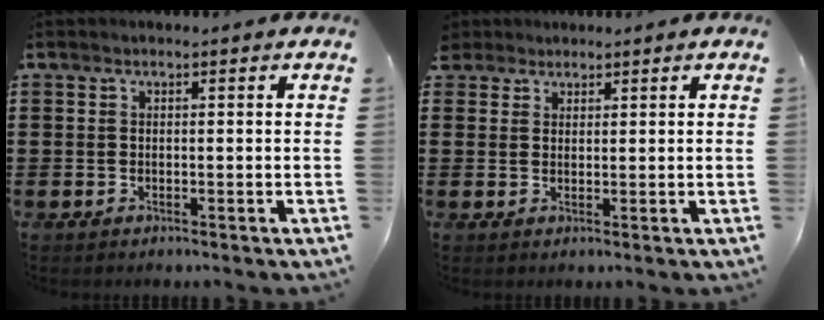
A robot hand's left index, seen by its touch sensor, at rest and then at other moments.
{"total": 2.0, "force": [1.7, 1.2, 0.0], "torque": [-0.006, 0.007, 0.033]}